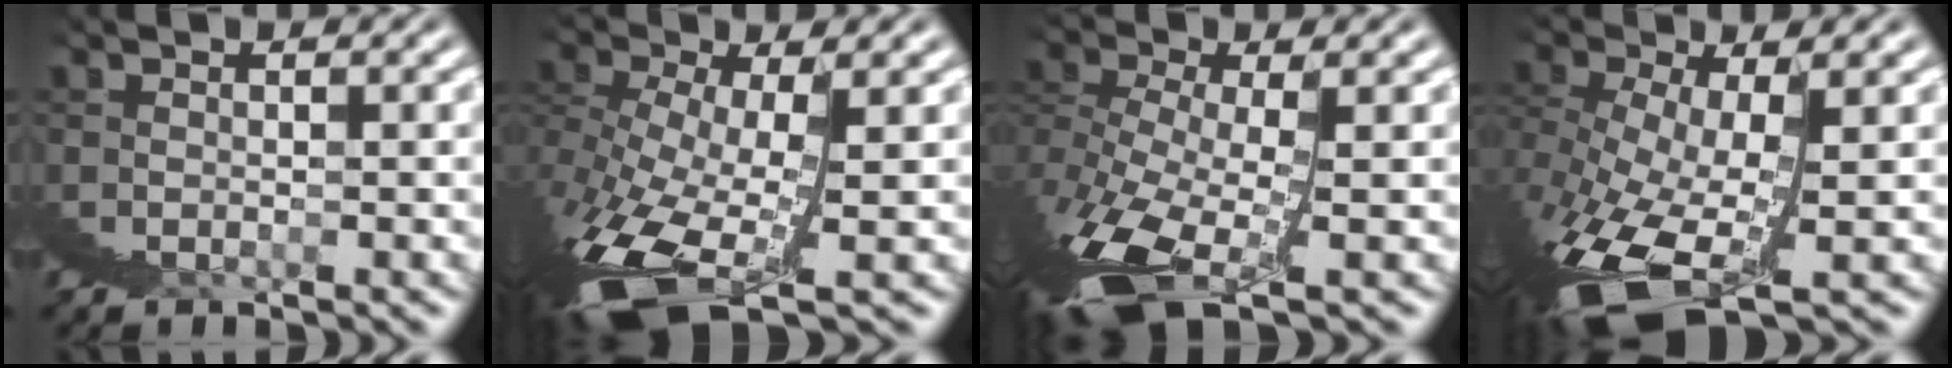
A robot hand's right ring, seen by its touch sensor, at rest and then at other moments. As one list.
[{"total": 5.4, "force": [-1.9, 1.2, 4.9], "torque": [-0.089, -0.020, -0.009]}, {"total": 3.8, "force": [-1.1, 0.2, 3.7], "torque": [-0.070, -0.015, -0.002]}, {"total": 6.4, "force": [-1.6, 2.0, 5.9], "torque": [-0.098, -0.018, -0.001]}]